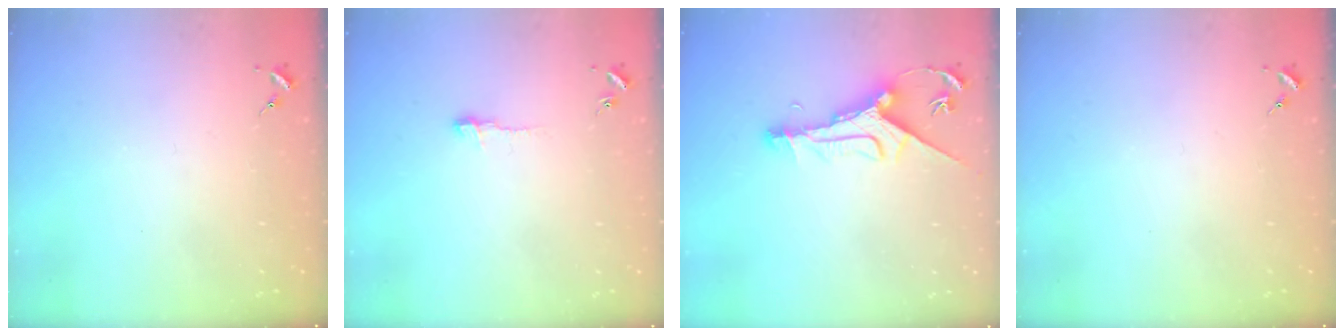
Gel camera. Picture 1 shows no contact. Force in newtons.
{"total": 4.3, "press": 4.3, "slide": 0.5}
{"total": 12.3, "press": 12.2, "slide": 0.9}
{"total": 0.0}